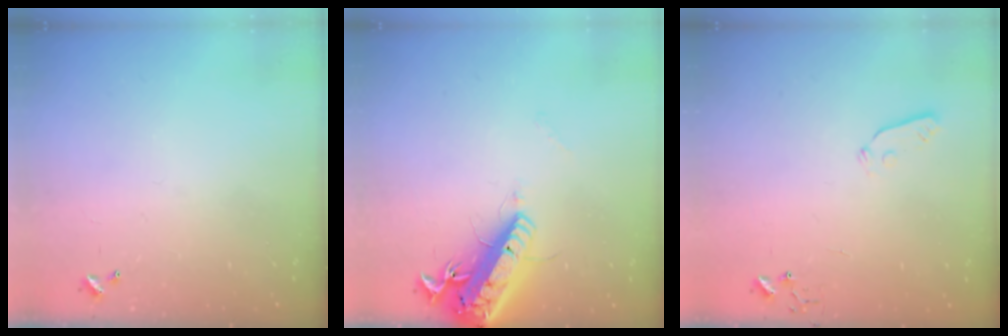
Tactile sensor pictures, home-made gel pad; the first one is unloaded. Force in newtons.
{"total": 18.1, "press": 17.7, "slide": 3.6}
{"total": 3.7, "press": 3.7, "slide": 0.4}